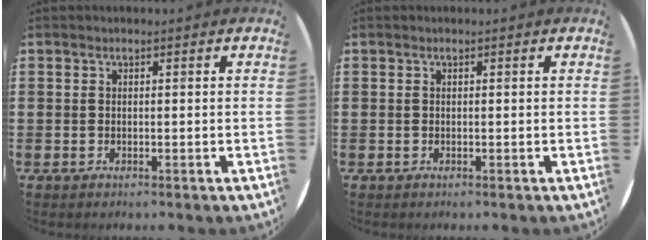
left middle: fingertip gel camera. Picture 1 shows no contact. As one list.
[{"total": 0.0}]